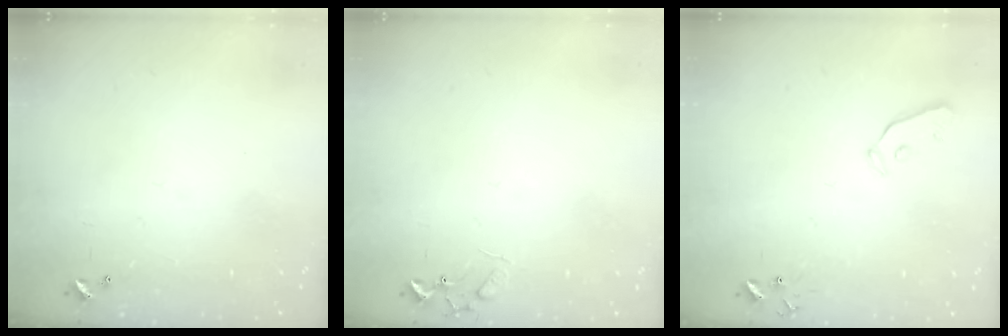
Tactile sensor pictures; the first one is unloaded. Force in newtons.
{"total": 6.2, "press": 6.2, "slide": 0.4}
{"total": 3.2, "press": 3.2, "slide": 0.4}